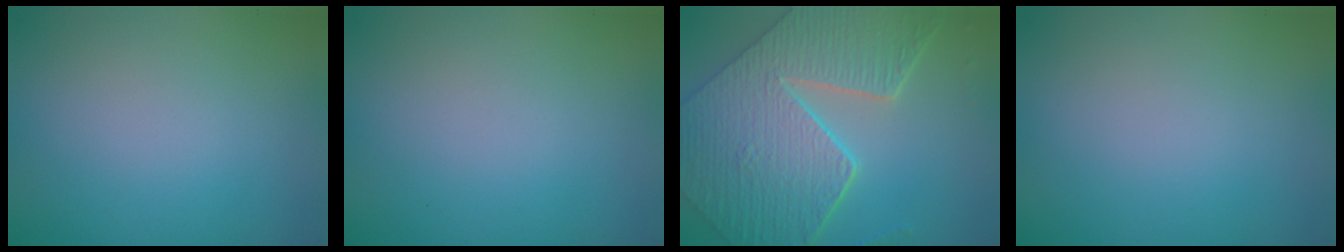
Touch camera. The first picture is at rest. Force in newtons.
{"total": 0.0}
{"total": 9.3, "press": 6.8, "slide": 6.4}
{"total": 0.0}